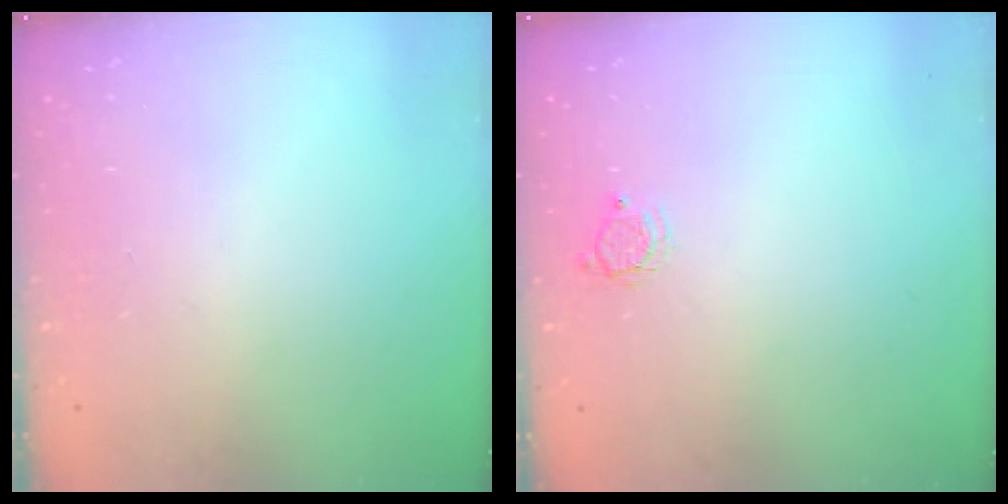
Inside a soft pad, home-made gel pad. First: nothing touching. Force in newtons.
{"total": 3.0, "press": 3.0, "slide": 0.3}